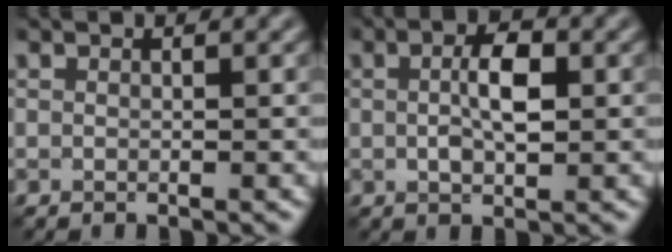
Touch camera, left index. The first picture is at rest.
{"total": 3.5, "force": [0.3, 1.5, 3.2], "torque": [-0.063, 0.002, 0.003]}